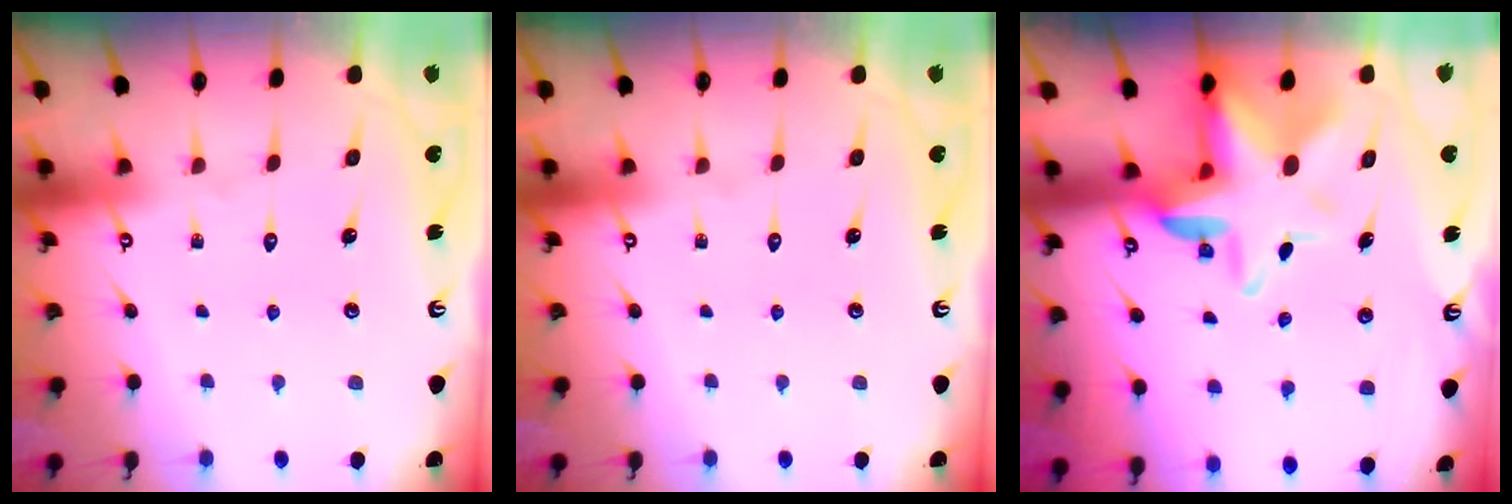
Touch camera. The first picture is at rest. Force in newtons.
{"total": 0.0}
{"total": 9.6, "press": 9.5, "slide": 1.6}